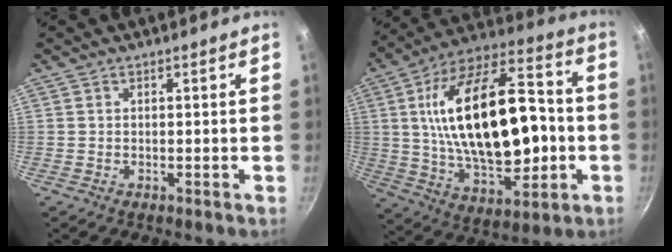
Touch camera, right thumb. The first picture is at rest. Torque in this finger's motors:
{"motor_torque": [0.21, 1.64, 2.61, -0.17, 0.34]}